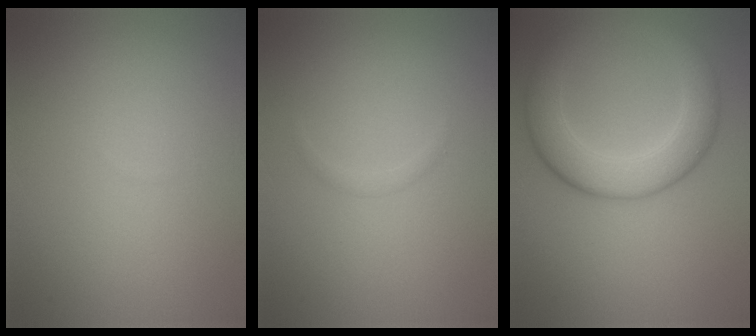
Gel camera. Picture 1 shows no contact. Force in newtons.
{"total": 0.5, "press": 0.5, "slide": 0.0}
{"total": 6.0, "press": 6.0, "slide": 0.2}